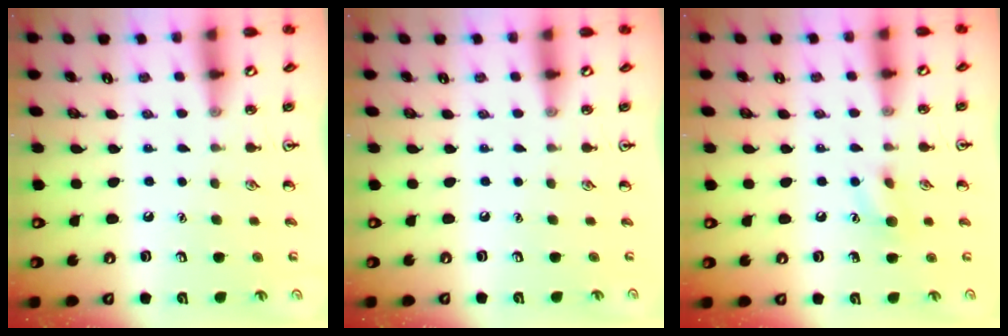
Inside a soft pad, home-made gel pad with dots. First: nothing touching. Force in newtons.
{"total": 0.0}
{"total": 6.9, "press": 6.7, "slide": 1.5}